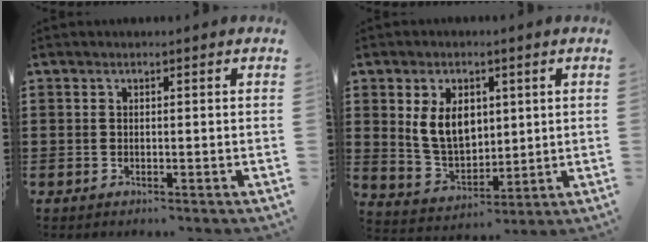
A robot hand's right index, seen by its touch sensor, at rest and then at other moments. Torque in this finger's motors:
{"motor_torque": [0.80, -0.04, 0.35, 0.20]}